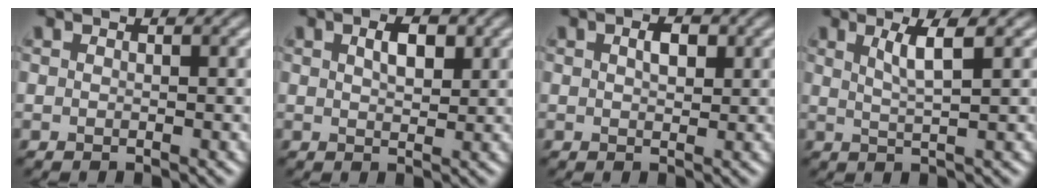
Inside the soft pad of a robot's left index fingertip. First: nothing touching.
{"total": 2.6, "force": [1.1, 1.2, 2.0], "torque": [-0.035, 0.004, 0.019]}
{"total": 2.0, "force": [0.7, 1.1, 1.5], "torque": [-0.024, 0.002, 0.011]}
{"total": 3.1, "force": [1.3, 0.6, 2.7], "torque": [-0.040, 0.000, 0.024]}